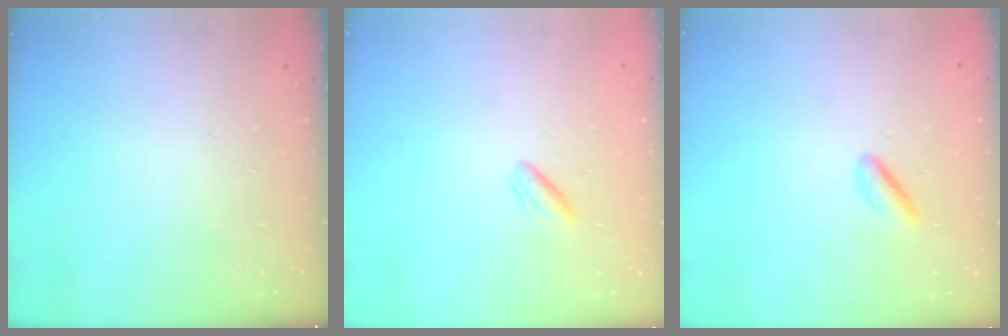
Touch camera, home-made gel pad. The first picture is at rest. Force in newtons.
{"total": 2.0, "press": 1.7, "slide": 1.1}
{"total": 1.8, "press": 1.5, "slide": 0.9}